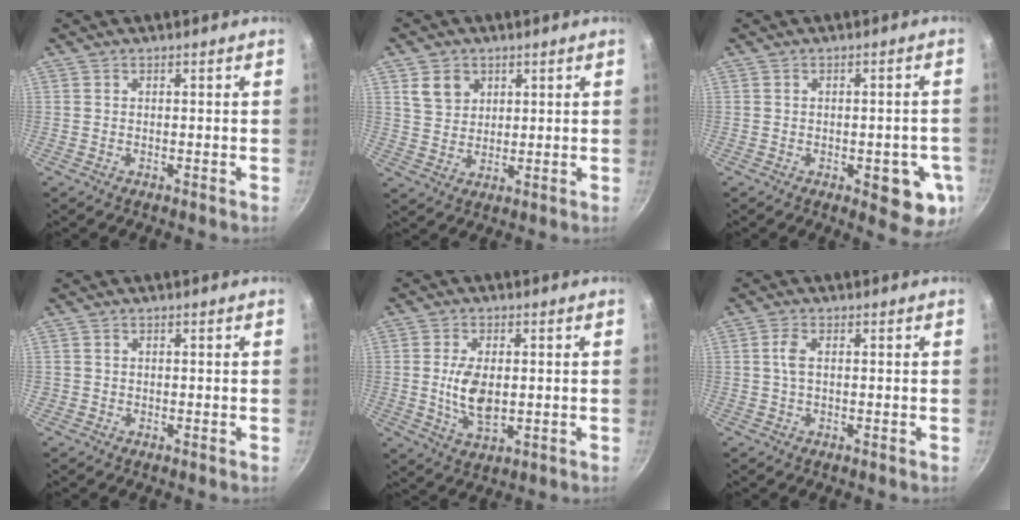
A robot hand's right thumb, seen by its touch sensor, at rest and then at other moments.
{"total": 5.7, "force": [2.6, 4.5, 2.3], "torque": [-0.021, -0.013, 0.053]}
{"total": 8.7, "force": [-3.1, 3.4, 7.4], "torque": [-0.065, 0.010, -0.030]}
{"total": 0.5, "force": [0.0, 0.5, 0.0], "torque": [0.004, 0.003, -0.001]}
{"total": 8.1, "force": [0.0, 4.4, 6.8], "torque": [-0.126, -0.009, 0.006]}
{"total": 2.4, "force": [0.4, 1.0, 2.1], "torque": [-0.053, 0.001, 0.004]}